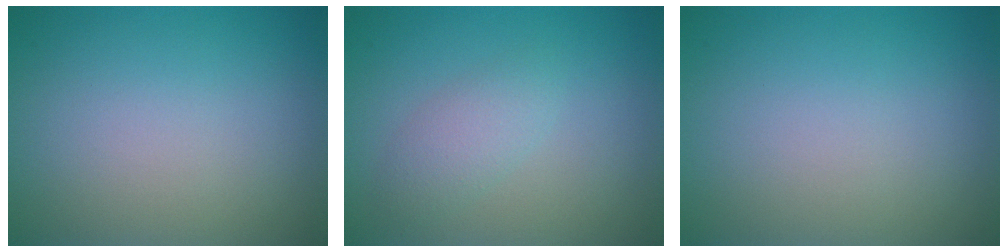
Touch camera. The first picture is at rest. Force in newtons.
{"total": 2.1, "press": 2.1, "slide": 0.0}
{"total": 0.0}